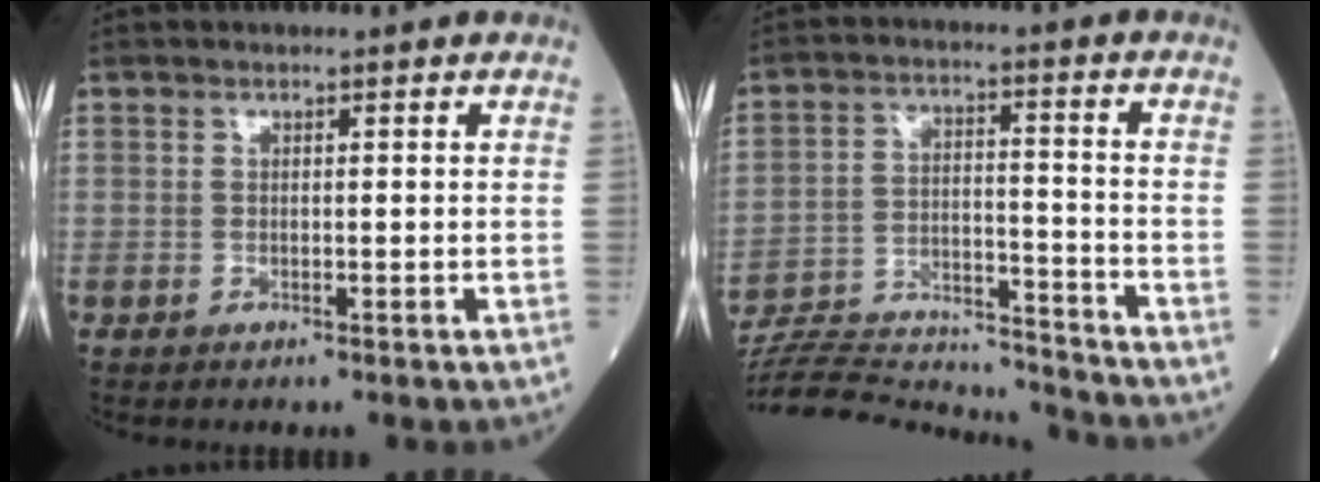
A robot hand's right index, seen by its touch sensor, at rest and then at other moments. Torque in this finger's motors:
{"motor_torque": [-0.62, -0.70, -0.76, -0.21]}